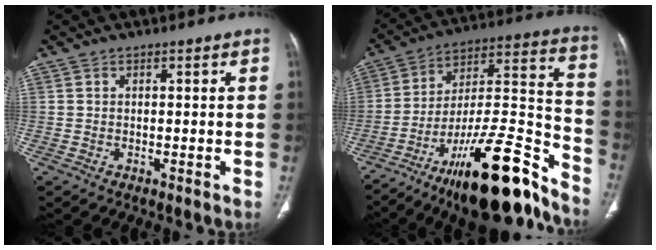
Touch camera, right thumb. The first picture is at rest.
{"total": 25.9, "force": [-18.1, 6.2, 17.5], "torque": [-0.227, 0.102, -0.293]}